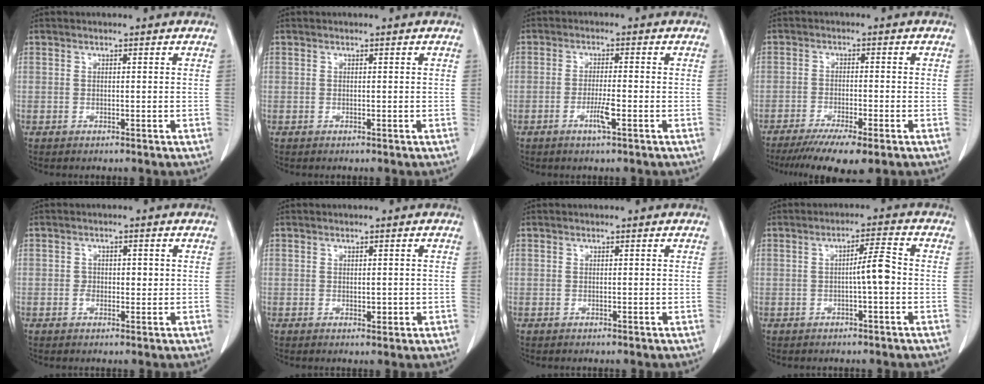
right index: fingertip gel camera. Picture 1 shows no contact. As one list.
[{"total": 0.0}, {"total": 3.4, "force": [-1.5, 0.0, 3.0], "torque": [-0.059, -0.004, -0.027]}, {"total": 8.6, "force": [-6.1, 0.7, 6.0], "torque": [-0.094, -0.019, -0.096]}, {"total": 2.1, "force": [0.0, 1.7, 1.3], "torque": [-0.020, 0.007, 0.002]}, {"total": 1.5, "force": [-0.2, 0.8, 1.3], "torque": [-0.014, -0.002, 0.003]}, {"total": 0.0}, {"total": 4.1, "force": [-0.7, 0.1, 4.1], "torque": [-0.061, 0.007, -0.012]}]